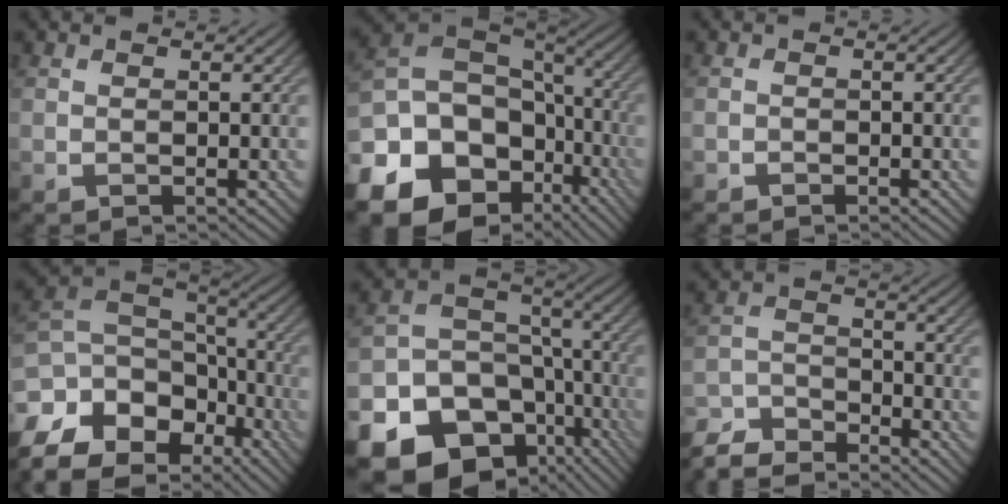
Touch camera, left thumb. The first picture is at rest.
{"total": 20.4, "force": [-7.8, 15.5, 10.8], "torque": [-0.259, -0.034, -0.098]}
{"total": 0.8, "force": [-0.7, 0.4, 0.0], "torque": [-0.001, -0.001, -0.015]}
{"total": 15.5, "force": [-8.5, 10.0, 8.4], "torque": [-0.228, -0.027, -0.112]}
{"total": 22.9, "force": [-12.4, 17.6, 7.7], "torque": [-0.156, -0.073, -0.178]}
{"total": 7.4, "force": [-6.9, 2.1, 1.8], "torque": [-0.050, -0.005, -0.138]}